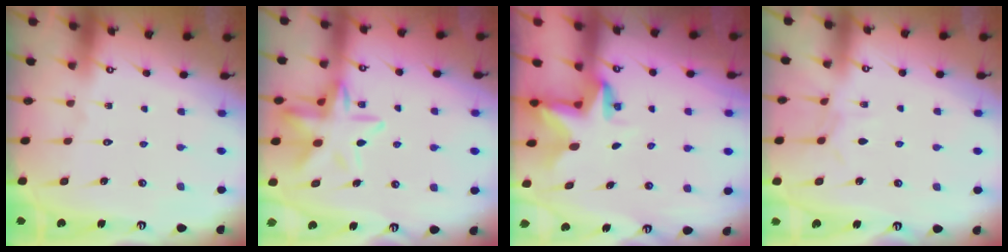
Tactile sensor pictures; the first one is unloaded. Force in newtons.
{"total": 13.4, "press": 13.4, "slide": 1.0}
{"total": 3.0, "press": 3.0, "slide": 0.1}
{"total": 5.1, "press": 5.0, "slide": 0.3}